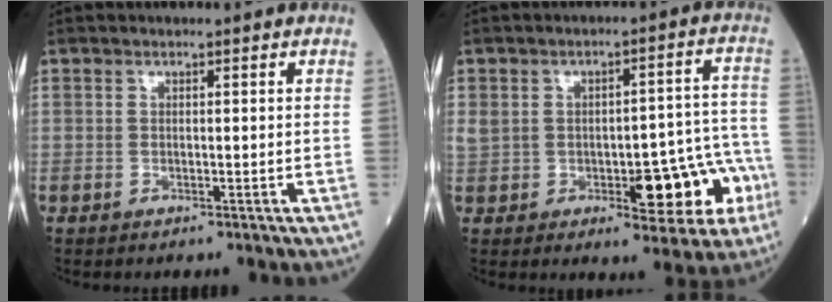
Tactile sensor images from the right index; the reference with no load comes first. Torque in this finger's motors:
{"motor_torque": [1.11, -0.29, 0.21, 0.11]}